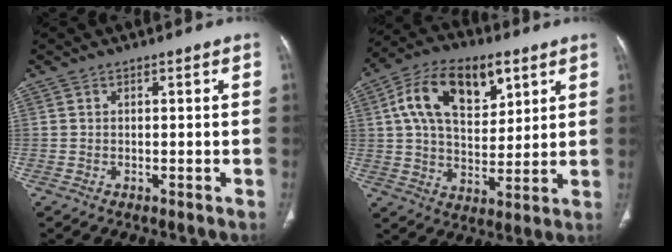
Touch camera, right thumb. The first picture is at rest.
{"total": 17.6, "force": [7.0, 10.0, 12.7], "torque": [-0.186, -0.007, 0.119]}